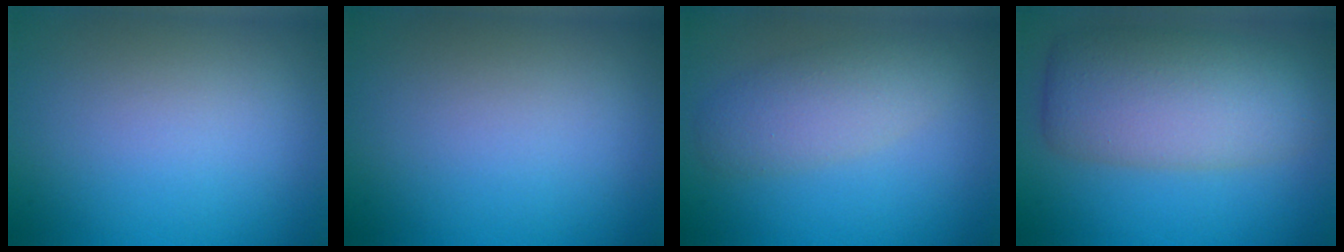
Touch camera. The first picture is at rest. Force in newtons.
{"total": 0.0}
{"total": 3.6, "press": 3.6, "slide": 0.4}
{"total": 8.0, "press": 8.0, "slide": 0.5}